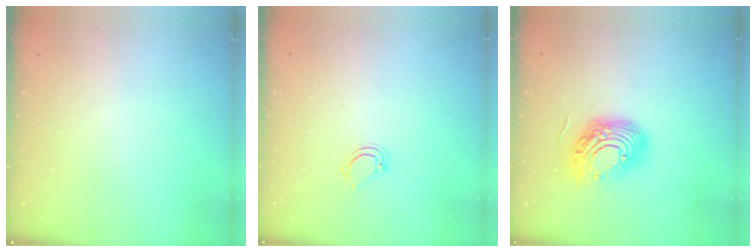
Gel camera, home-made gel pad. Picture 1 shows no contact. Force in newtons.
{"total": 4.7, "press": 4.7, "slide": 0.2}
{"total": 16.1, "press": 16.0, "slide": 1.1}